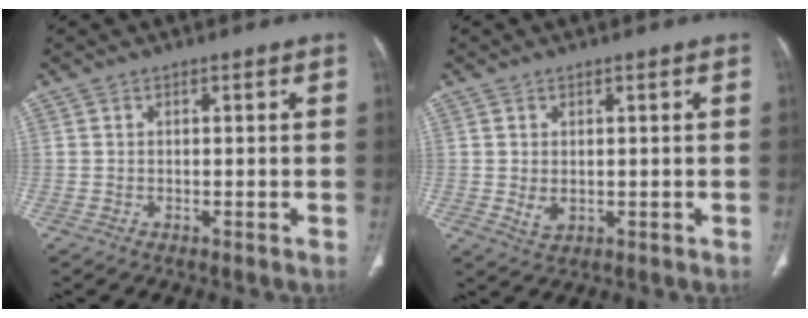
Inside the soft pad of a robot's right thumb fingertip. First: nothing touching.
{"total": 2.6, "force": [0.0, 1.8, 2.0], "torque": [-0.035, -0.007, 0.010]}